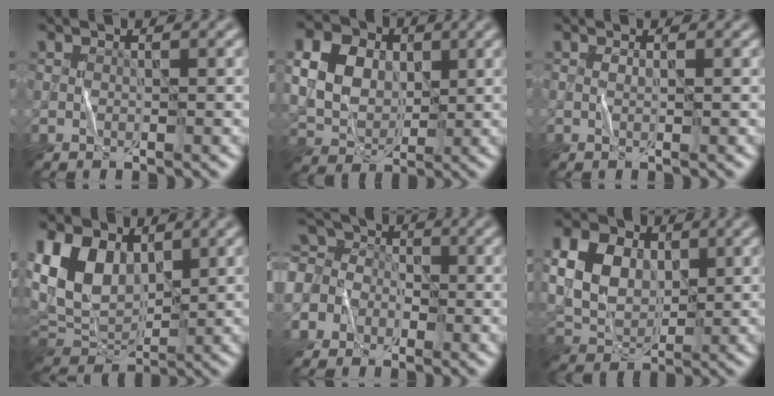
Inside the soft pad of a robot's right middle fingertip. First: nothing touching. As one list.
[{"total": 13.0, "force": [3.9, 10.4, 6.8], "torque": [-0.171, 0.029, 0.072]}, {"total": 0.5, "force": [-0.1, 0.0, 0.5], "torque": [-0.015, 0.002, -0.003]}, {"total": 8.8, "force": [2.3, 6.1, 5.9], "torque": [-0.141, 0.004, 0.037]}, {"total": 6.8, "force": [-1.4, 6.0, 2.8], "torque": [-0.074, 0.027, -0.062]}, {"total": 8.0, "force": [1.8, 5.9, 5.1], "torque": [-0.135, 0.011, 0.029]}]